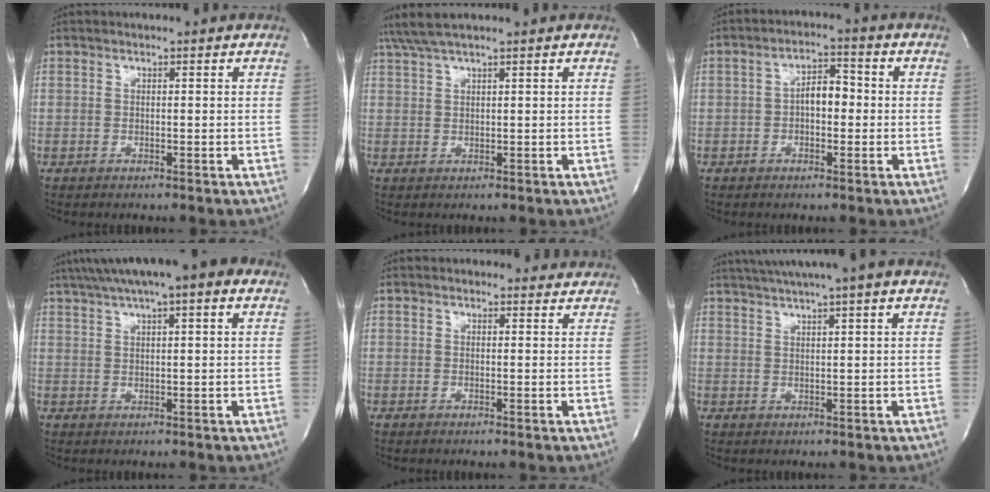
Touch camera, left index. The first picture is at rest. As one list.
[{"total": 4.0, "force": [3.3, -0.4, 2.2], "torque": [-0.053, 0.019, 0.069]}, {"total": 4.7, "force": [-0.5, 2.3, 4.0], "torque": [-0.065, 0.018, -0.013]}, {"total": 12.1, "force": [7.8, 1.9, 9.0], "torque": [-0.151, 0.039, 0.114]}, {"total": 2.9, "force": [2.6, 1.2, -0.5], "torque": [0.013, -0.008, 0.013]}, {"total": 8.5, "force": [6.6, -1.0, 5.3], "torque": [-0.095, 0.026, 0.088]}]